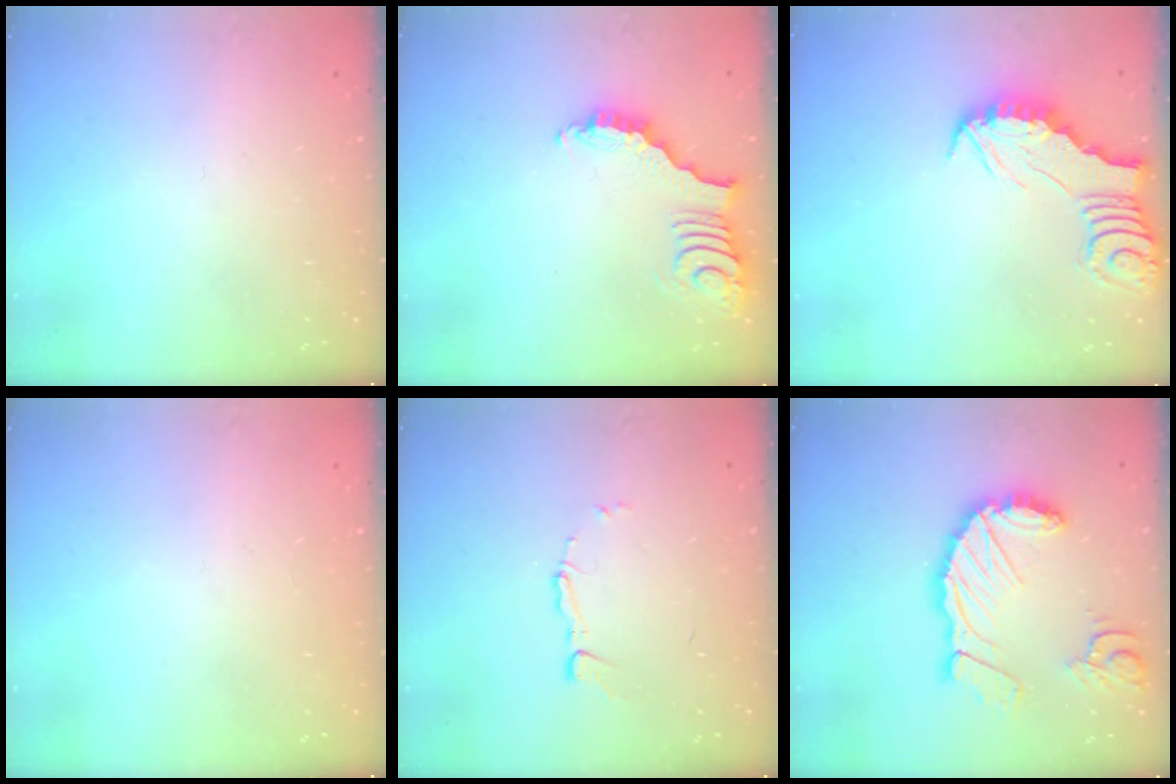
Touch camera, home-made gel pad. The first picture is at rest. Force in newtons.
{"total": 3.0, "press": 3.0, "slide": 0.5}
{"total": 2.5, "press": 2.5, "slide": 0.2}
{"total": 0.0}
{"total": 5.0, "press": 5.0, "slide": 0.3}
{"total": 16.0, "press": 15.9, "slide": 2.1}